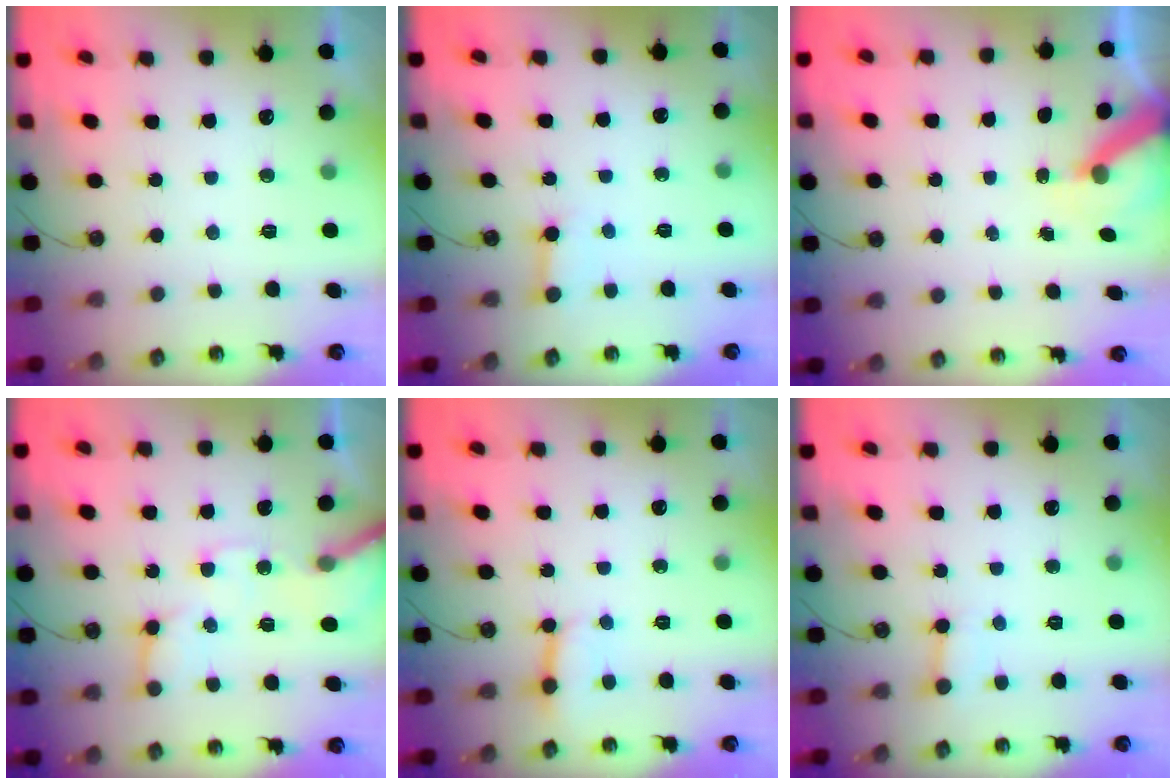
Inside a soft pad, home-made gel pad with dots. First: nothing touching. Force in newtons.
{"total": 3.0, "press": 2.9, "slide": 0.5}
{"total": 6.1, "press": 6.1, "slide": 0.7}
{"total": 12.6, "press": 12.5, "slide": 1.9}
{"total": 3.6, "press": 3.6, "slide": 0.5}
{"total": 3.9, "press": 3.9, "slide": 0.2}